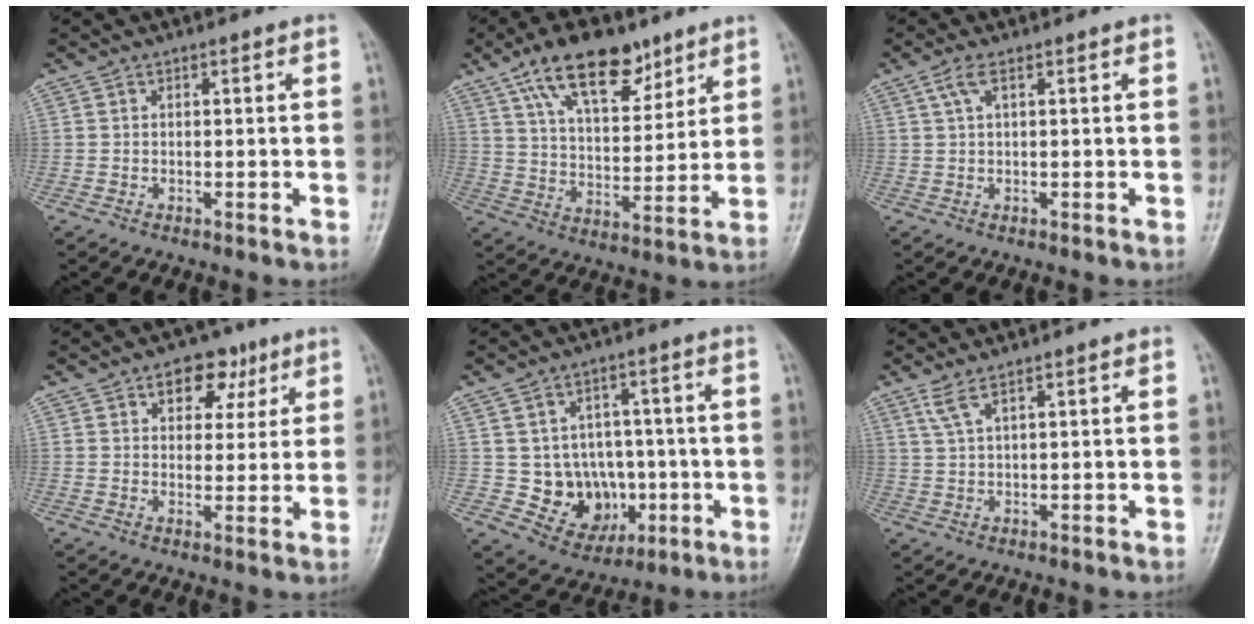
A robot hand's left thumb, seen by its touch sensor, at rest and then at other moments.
{"total": 15.3, "force": [9.6, 7.3, 9.4], "torque": [-0.117, -0.041, 0.169]}
{"total": 2.2, "force": [1.0, 0.6, 1.9], "torque": [-0.052, 0.012, 0.027]}
{"total": 7.3, "force": [3.8, 4.9, 3.9], "torque": [-0.015, -0.010, 0.049]}
{"total": 11.2, "force": [-1.7, 9.5, 5.7], "torque": [-0.033, 0.015, -0.007]}
{"total": 2.7, "force": [1.7, 0.3, 2.0], "torque": [-0.052, -0.001, 0.046]}